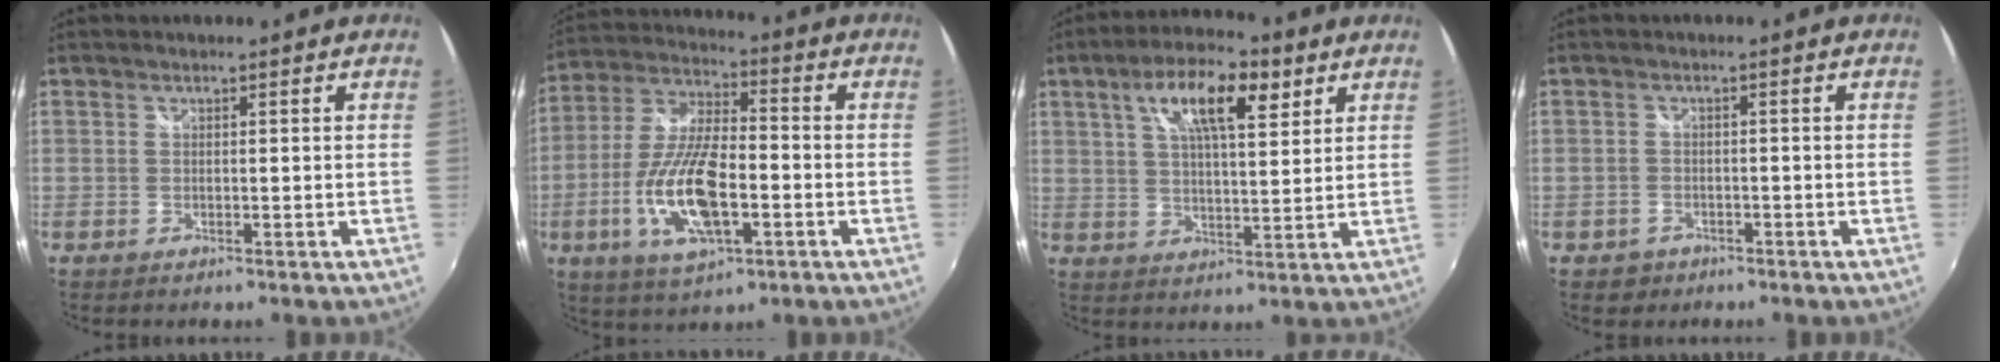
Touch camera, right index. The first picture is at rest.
{"total": 16.5, "force": [-4.5, 6.0, 14.7], "torque": [-0.306, -0.008, -0.082]}
{"total": 12.0, "force": [5.7, 4.0, 9.7], "torque": [-0.169, 0.023, 0.092]}
{"total": 3.3, "force": [-1.9, 2.7, 0.6], "torque": [-0.023, 0.003, -0.025]}